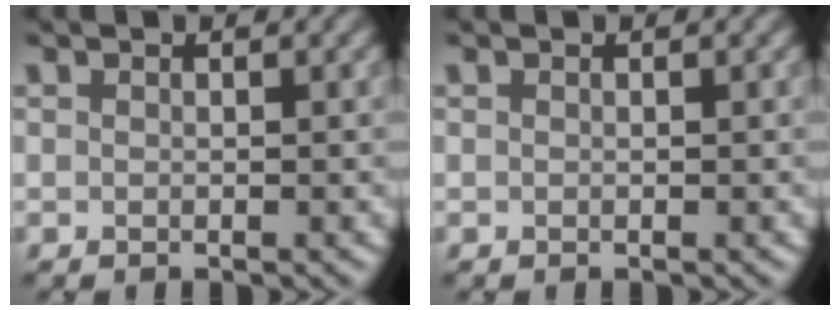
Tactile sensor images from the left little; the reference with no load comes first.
{"total": 0.0}